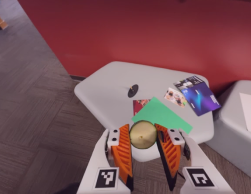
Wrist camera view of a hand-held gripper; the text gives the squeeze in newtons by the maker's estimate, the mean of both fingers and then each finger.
{"total": 7.7, "left": 7.5, "right": 7.8}